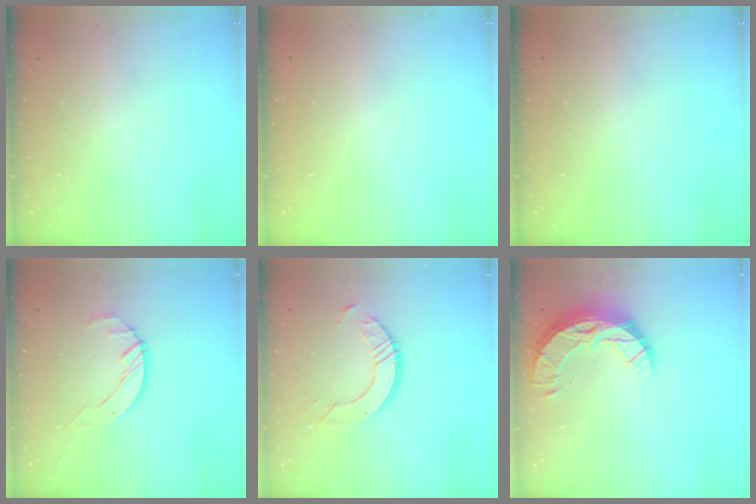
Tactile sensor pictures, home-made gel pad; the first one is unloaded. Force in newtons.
{"total": 0.0}
{"total": 0.0}
{"total": 3.4, "press": 3.3, "slide": 0.5}
{"total": 6.4, "press": 6.4, "slide": 0.6}
{"total": 11.8, "press": 11.8, "slide": 1.0}